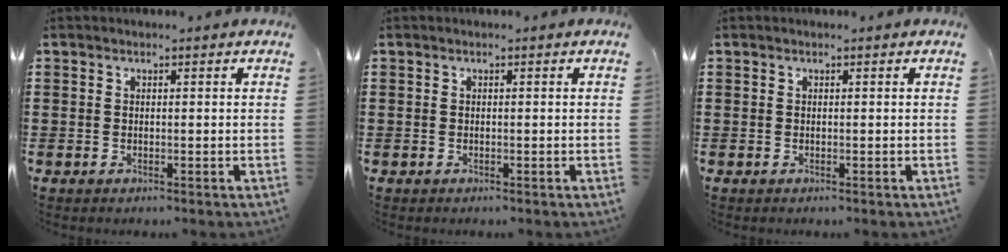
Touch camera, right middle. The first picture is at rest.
{"total": 0.0}
{"total": 0.0}